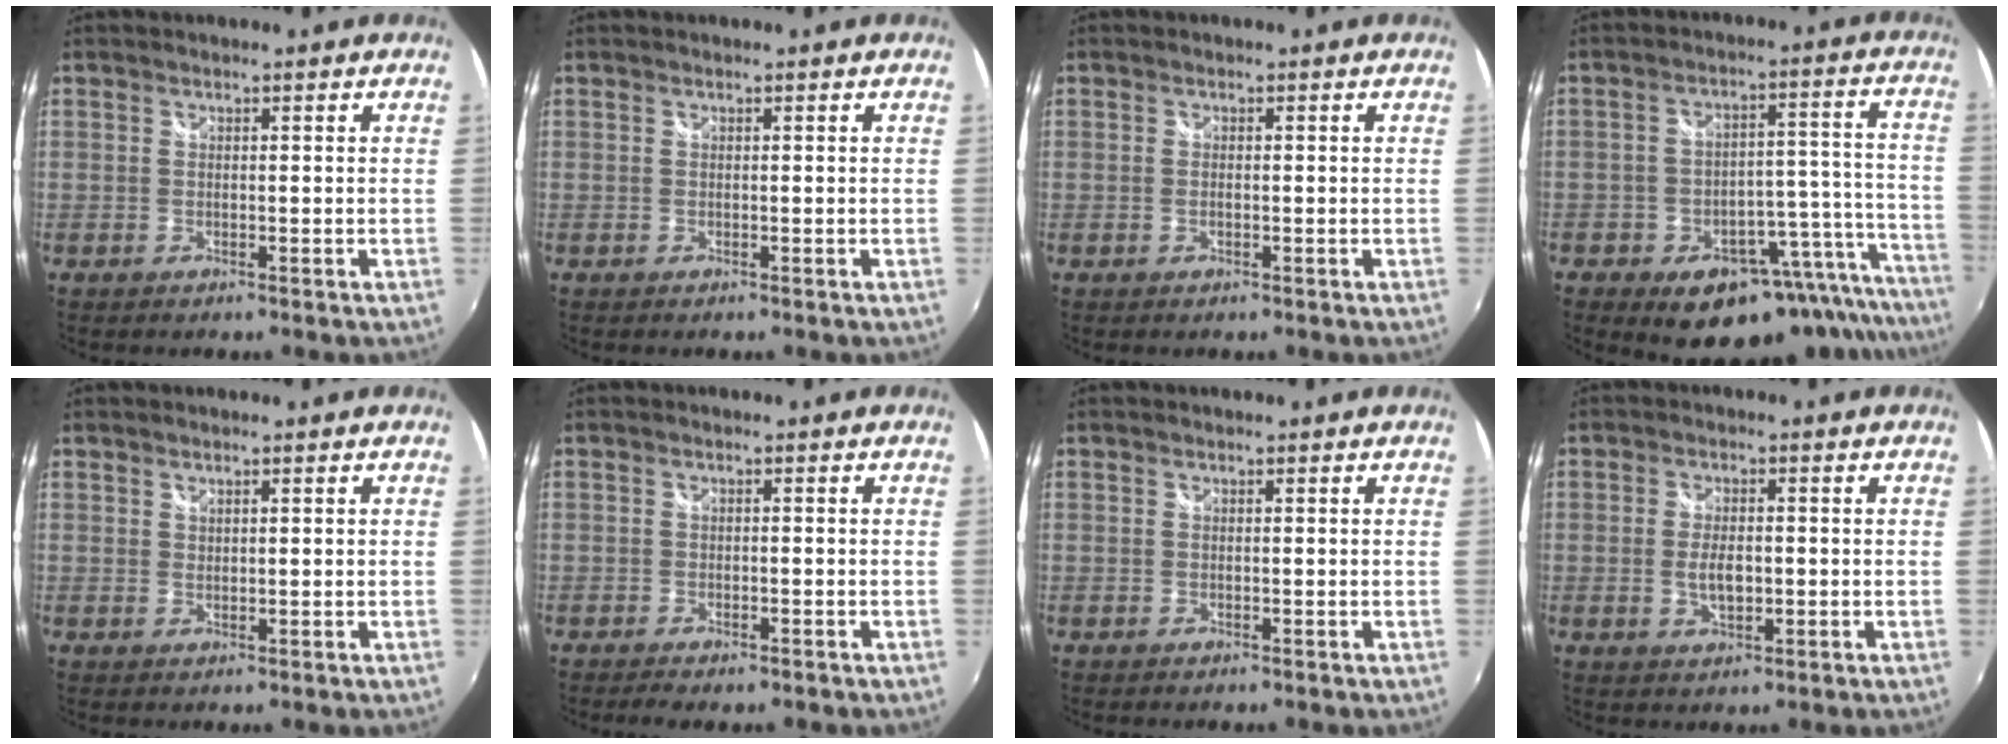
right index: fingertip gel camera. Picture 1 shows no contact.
{"total": 0.0}
{"total": 0.9, "force": [-0.2, 0.4, 0.8], "torque": [-0.017, -0.001, -0.005]}
{"total": 19.3, "force": [-15.5, 8.4, 7.8], "torque": [-0.082, 0.036, -0.197]}
{"total": 0.8, "force": [0.7, 0.3, 0.3], "torque": [-0.003, 0.000, 0.012]}
{"total": 3.4, "force": [-2.6, 1.3, 1.8], "torque": [-0.045, -0.014, -0.043]}
{"total": 0.0}
{"total": 4.5, "force": [-0.6, 2.2, 3.8], "torque": [-0.074, -0.004, -0.010]}